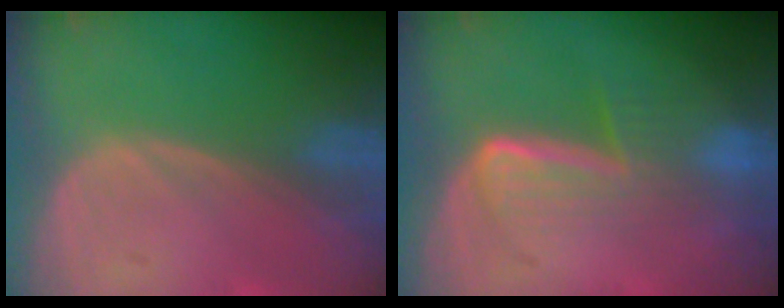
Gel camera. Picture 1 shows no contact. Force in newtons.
{"total": 6.7, "press": 5.8, "slide": 3.4}